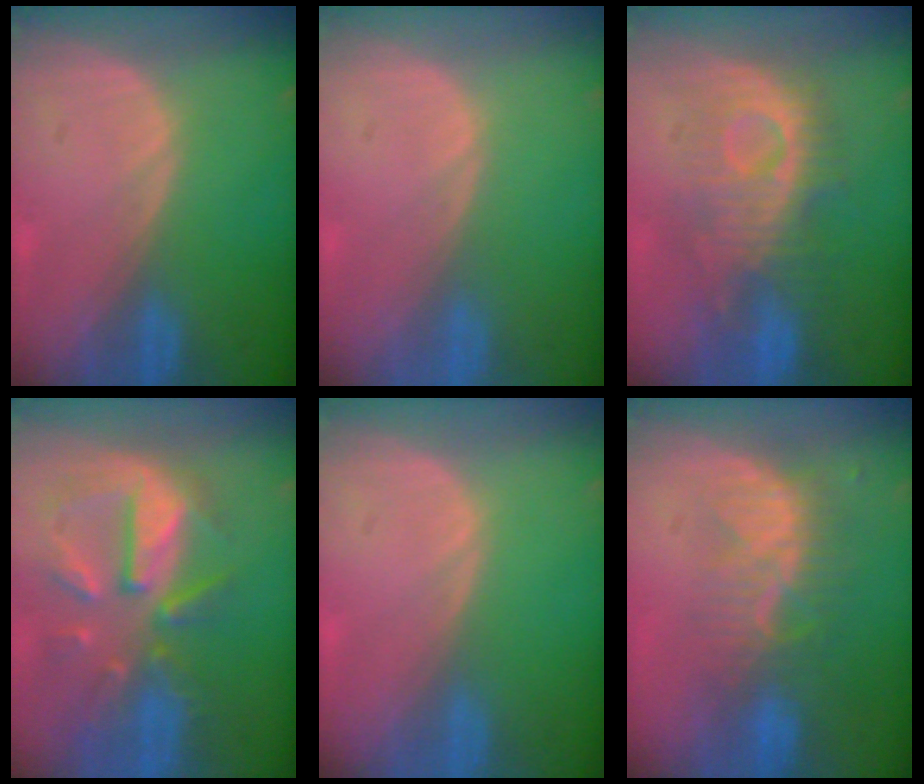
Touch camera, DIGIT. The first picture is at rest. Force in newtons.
{"total": 0.0}
{"total": 9.1, "press": 9.1, "slide": 0.3}
{"total": 10.2, "press": 9.3, "slide": 4.2}
{"total": 0.0}
{"total": 8.1, "press": 7.4, "slide": 3.5}